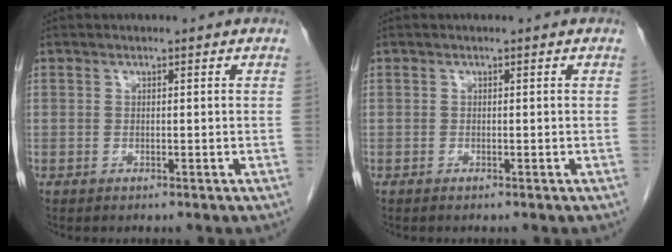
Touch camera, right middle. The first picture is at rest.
{"total": 0.0}